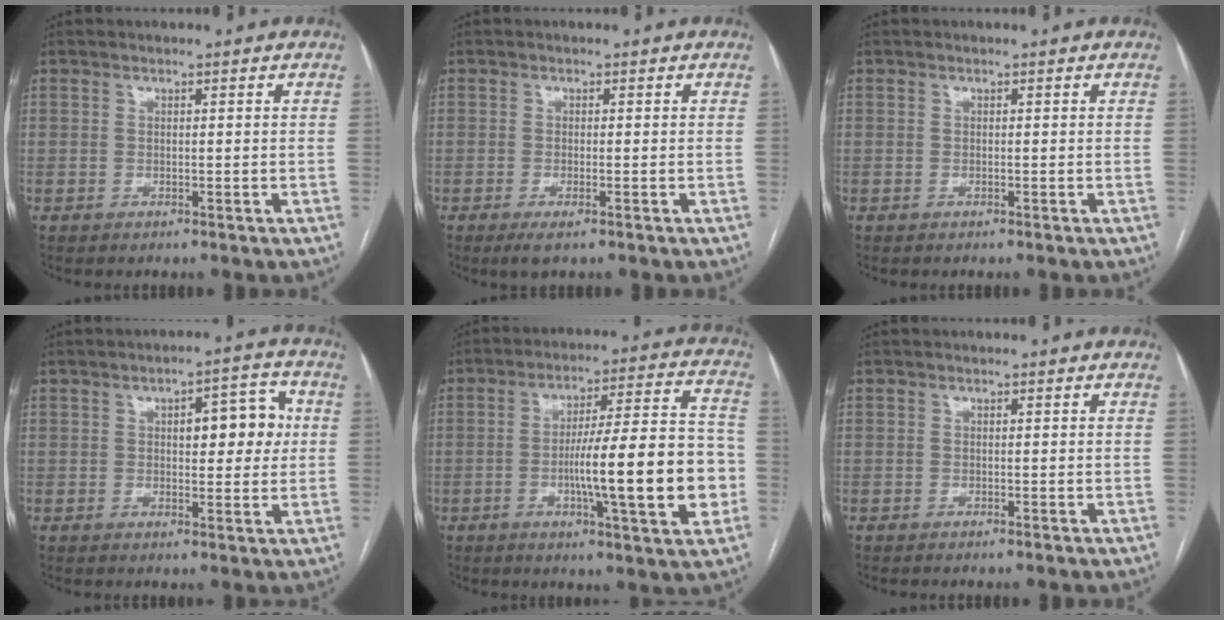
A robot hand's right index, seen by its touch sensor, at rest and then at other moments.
{"total": 2.1, "force": [-1.2, 0.2, 1.7], "torque": [-0.028, -0.005, -0.018]}
{"total": 0.0}
{"total": 7.6, "force": [1.4, 3.0, 6.8], "torque": [-0.083, 0.024, 0.019]}
{"total": 17.5, "force": [-3.5, 1.8, 17.1], "torque": [-0.253, 0.015, -0.050]}
{"total": 0.0}